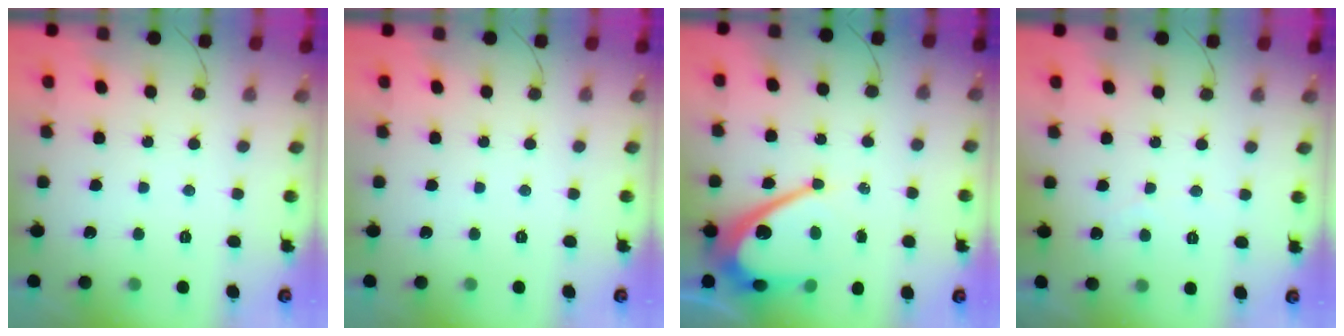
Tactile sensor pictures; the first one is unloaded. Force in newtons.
{"total": 0.0}
{"total": 11.9, "press": 11.9, "slide": 1.0}
{"total": 1.9, "press": 1.9, "slide": 0.2}